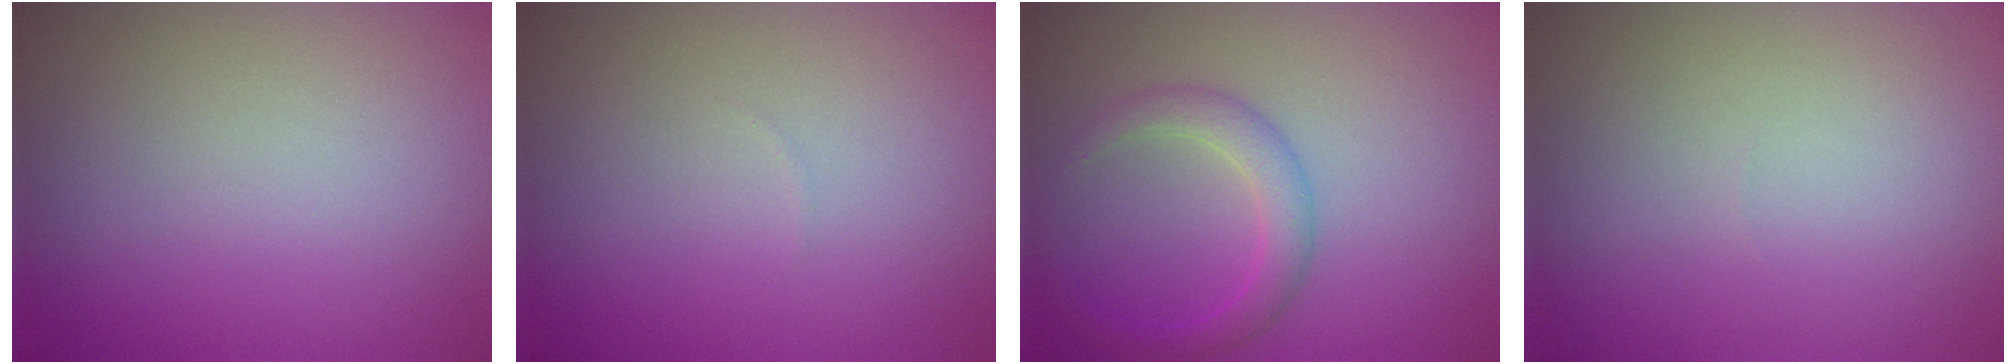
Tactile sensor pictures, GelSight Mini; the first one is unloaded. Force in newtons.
{"total": 0.0}
{"total": 2.6, "press": 2.6, "slide": 0.1}
{"total": 0.0}